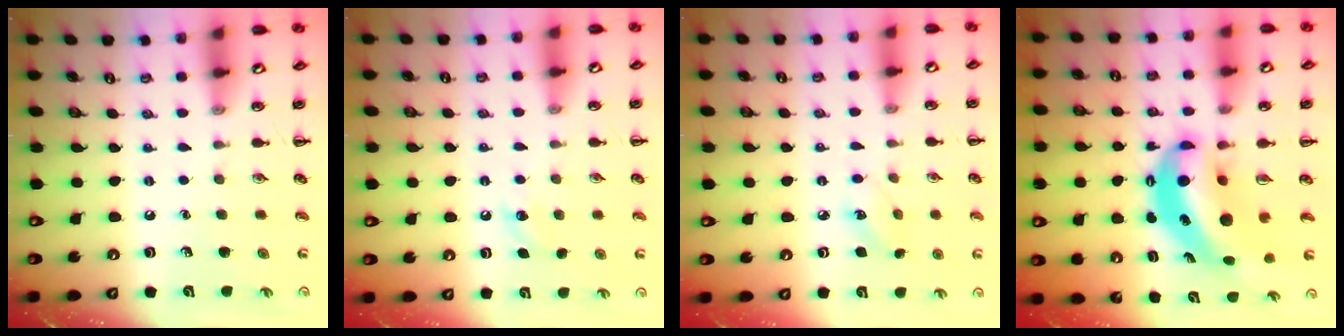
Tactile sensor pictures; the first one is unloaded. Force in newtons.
{"total": 4.0, "press": 3.9, "slide": 1.1}
{"total": 5.5, "press": 5.3, "slide": 1.6}
{"total": 10.2, "press": 9.9, "slide": 2.4}